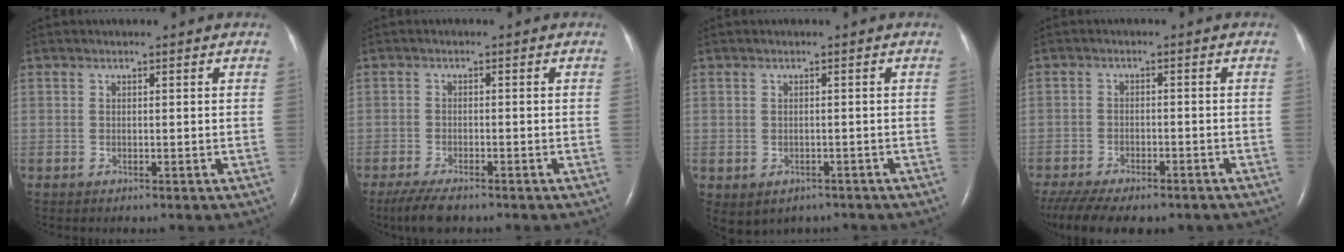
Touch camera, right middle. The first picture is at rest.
{"total": 5.0, "force": [-3.9, 1.3, 3.0], "torque": [-0.061, -0.012, -0.064]}
{"total": 5.8, "force": [-3.8, 4.0, 1.9], "torque": [-0.033, 0.011, -0.042]}
{"total": 14.9, "force": [-11.5, 5.5, 7.8], "torque": [-0.180, -0.018, -0.160]}